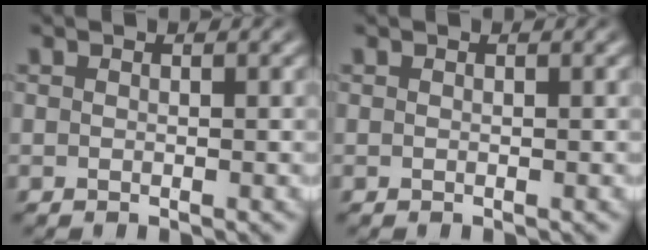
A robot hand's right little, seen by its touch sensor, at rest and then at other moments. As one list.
[{"total": 0.0}]